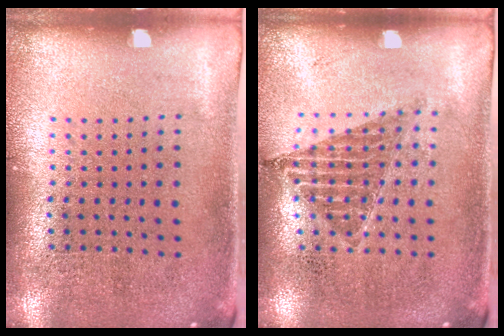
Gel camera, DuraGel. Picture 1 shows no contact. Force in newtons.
{"total": 1.0, "press": 0.9, "slide": 0.4}